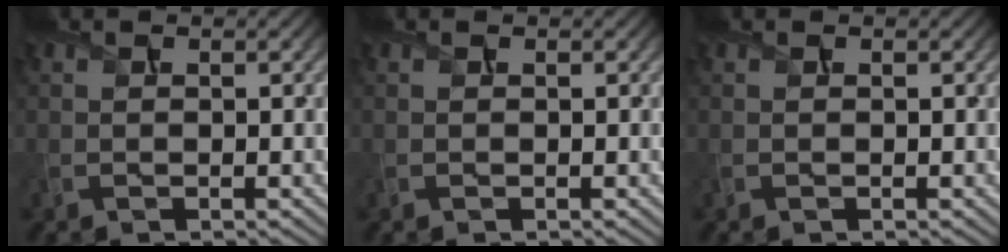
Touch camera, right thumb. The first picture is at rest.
{"total": 0.0}
{"total": 0.0}